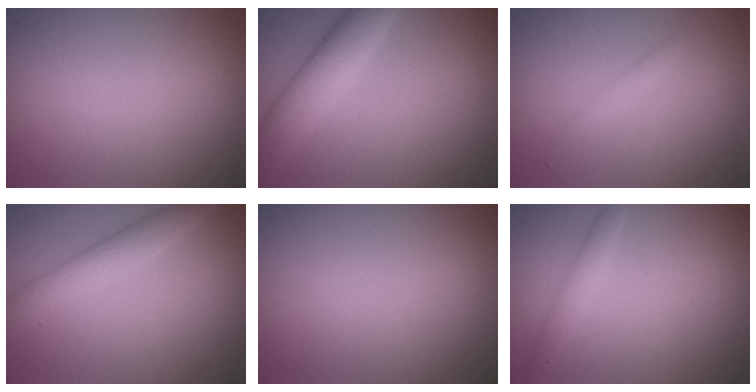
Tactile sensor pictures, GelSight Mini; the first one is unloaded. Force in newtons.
{"total": 4.4, "press": 4.4, "slide": 0.2}
{"total": 1.0, "press": 1.0, "slide": 0.1}
{"total": 3.8, "press": 3.8, "slide": 0.2}
{"total": 0.0}
{"total": 1.4, "press": 1.4, "slide": 0.1}